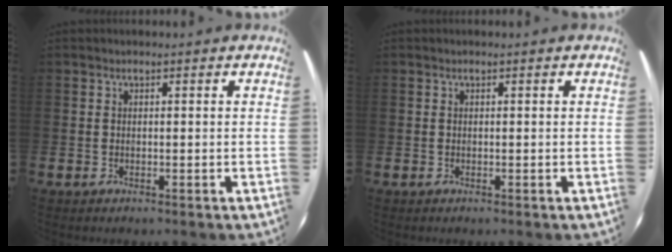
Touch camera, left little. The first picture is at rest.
{"total": 0.0}